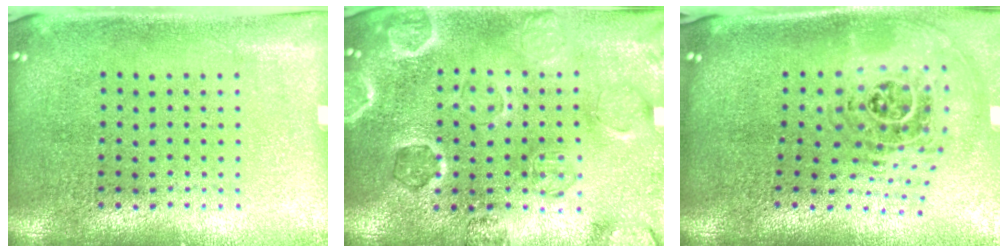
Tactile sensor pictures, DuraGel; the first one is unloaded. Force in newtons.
{"total": 1.1, "press": 1.0, "slide": 0.2}
{"total": 1.9, "press": 1.5, "slide": 1.2}